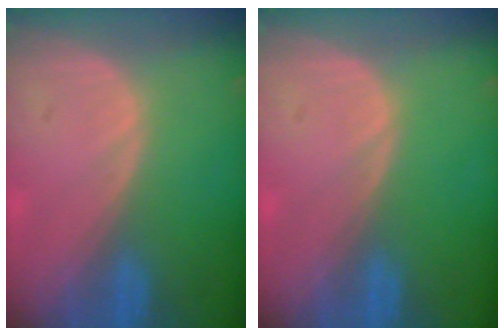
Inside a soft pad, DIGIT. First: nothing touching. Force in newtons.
{"total": 0.0}